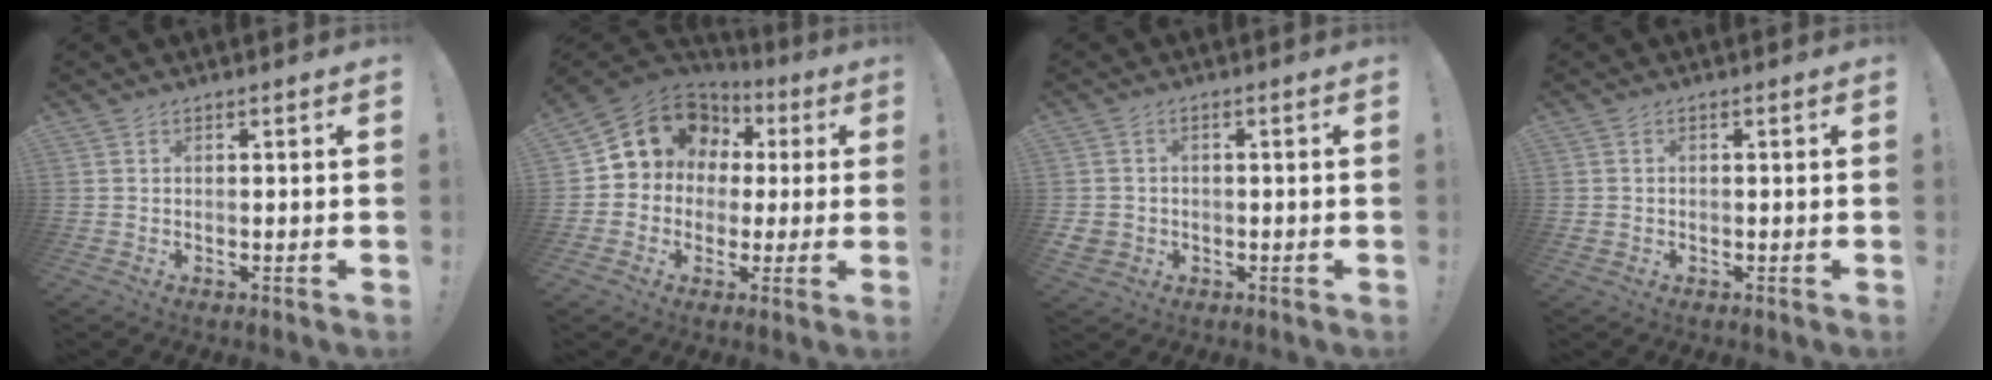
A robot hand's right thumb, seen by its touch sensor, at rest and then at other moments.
{"total": 12.4, "force": [4.2, 10.5, 5.1], "torque": [-0.079, -0.020, 0.089]}
{"total": 3.1, "force": [-0.5, 2.9, 1.1], "torque": [-0.023, -0.003, -0.011]}
{"total": 0.8, "force": [-0.3, 0.8, 0.1], "torque": [-0.002, 0.002, -0.006]}